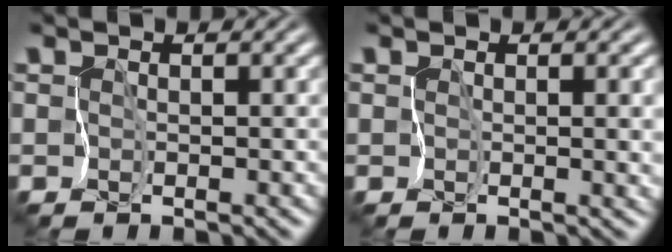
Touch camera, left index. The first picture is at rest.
{"total": 3.7, "force": [0.4, 1.7, 3.2], "torque": [-0.040, -0.012, 0.016]}